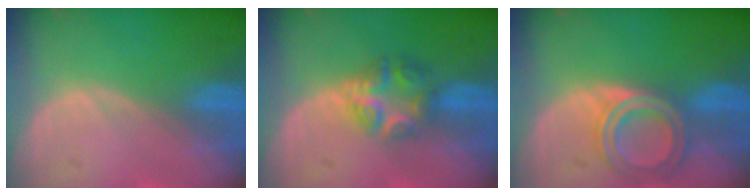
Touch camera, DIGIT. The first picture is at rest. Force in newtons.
{"total": 6.1, "press": 5.4, "slide": 2.8}
{"total": 6.4, "press": 5.7, "slide": 3.0}